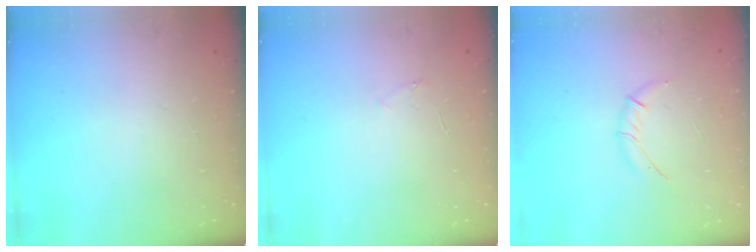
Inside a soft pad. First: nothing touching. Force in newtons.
{"total": 4.0, "press": 3.8, "slide": 1.1}
{"total": 4.1, "press": 4.0, "slide": 0.9}